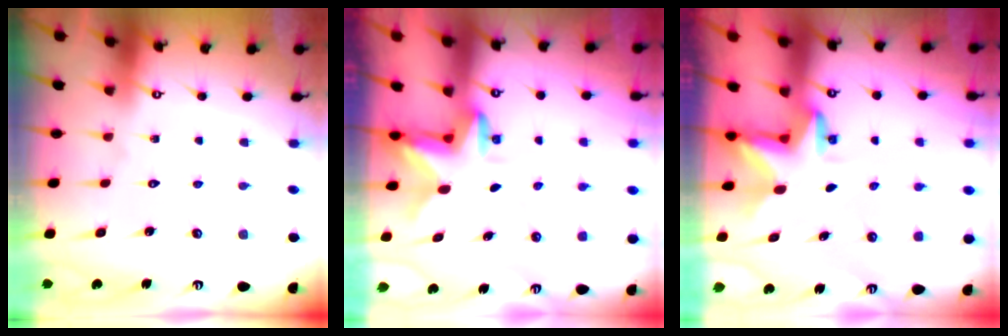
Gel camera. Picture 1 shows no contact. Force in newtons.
{"total": 2.8, "press": 2.8, "slide": 0.5}
{"total": 2.7, "press": 2.7, "slide": 0.3}